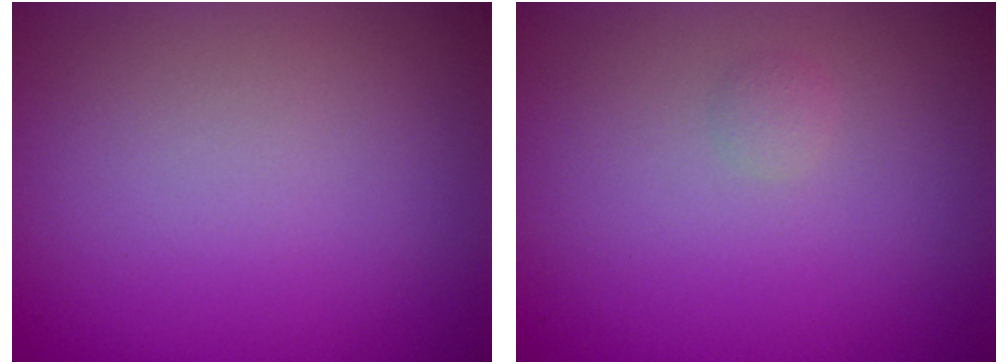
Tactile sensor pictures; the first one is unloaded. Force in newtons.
{"total": 0.6, "press": 0.6, "slide": 0.1}